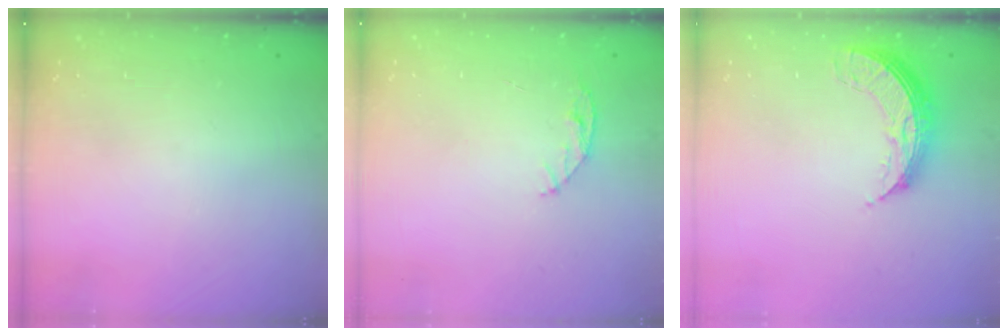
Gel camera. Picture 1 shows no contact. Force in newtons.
{"total": 4.8, "press": 4.8, "slide": 0.5}
{"total": 8.0, "press": 8.0, "slide": 0.7}